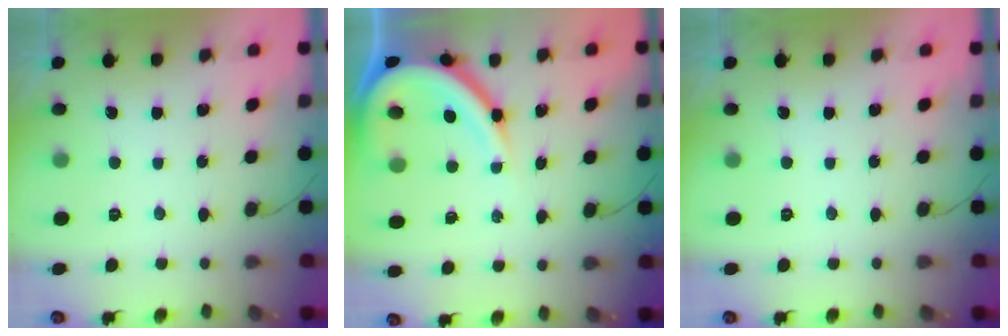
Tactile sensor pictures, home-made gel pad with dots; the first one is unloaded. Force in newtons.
{"total": 13.4, "press": 13.3, "slide": 1.4}
{"total": 0.0}